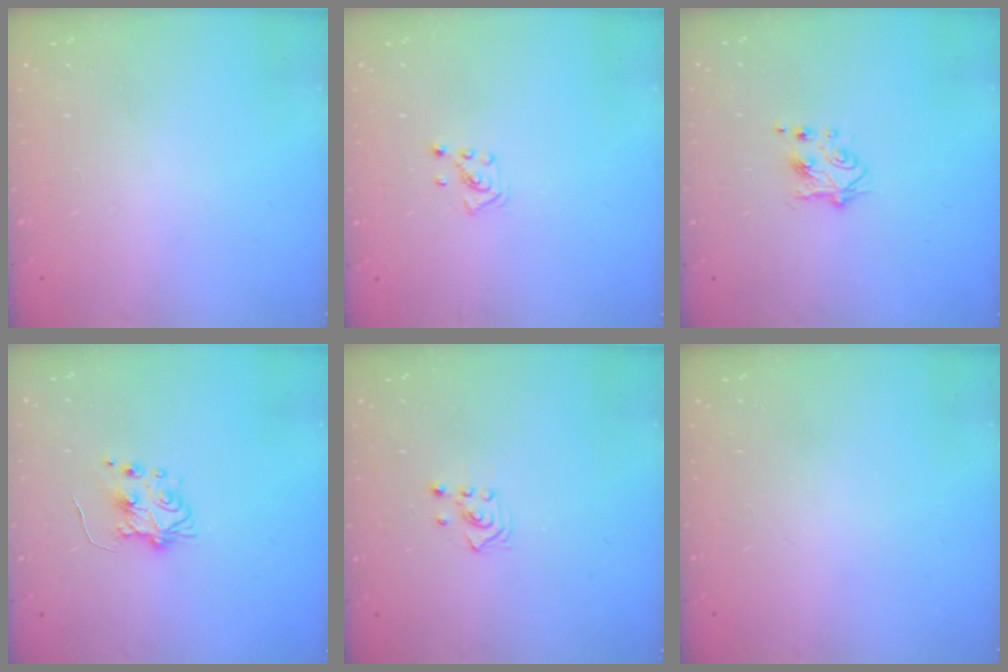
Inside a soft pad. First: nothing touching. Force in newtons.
{"total": 2.6, "press": 2.6, "slide": 0.5}
{"total": 5.3, "press": 5.2, "slide": 0.8}
{"total": 6.4, "press": 6.4, "slide": 0.4}
{"total": 2.6, "press": 2.4, "slide": 0.9}
{"total": 0.0}